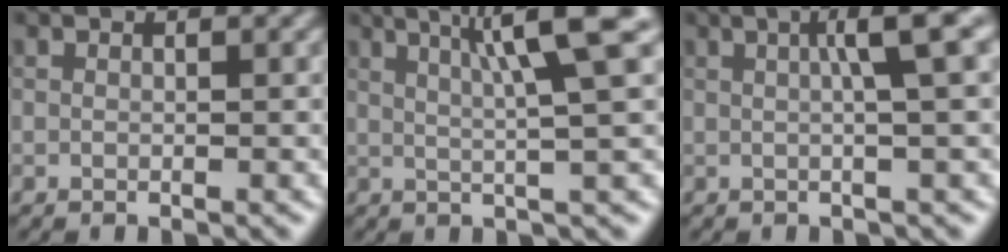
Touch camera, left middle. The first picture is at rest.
{"total": 7.0, "force": [2.7, 0.8, 6.3], "torque": [-0.087, 0.017, 0.044]}
{"total": 4.7, "force": [1.1, 0.6, 4.5], "torque": [-0.061, 0.016, 0.015]}